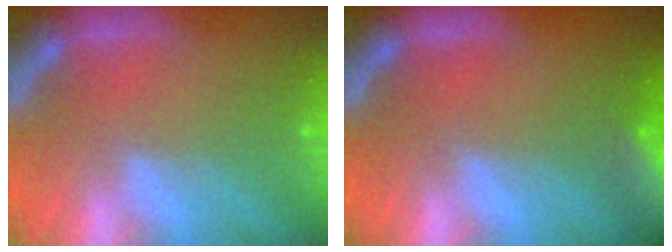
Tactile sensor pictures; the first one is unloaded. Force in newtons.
{"total": 7.5}